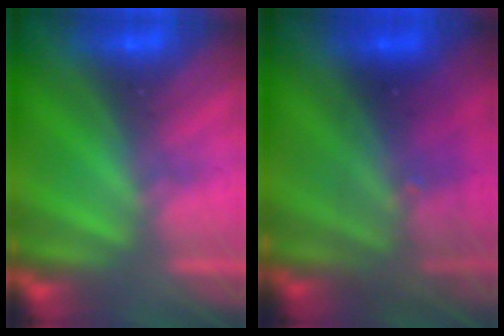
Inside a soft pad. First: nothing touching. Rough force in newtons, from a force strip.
{"total": 2.8}